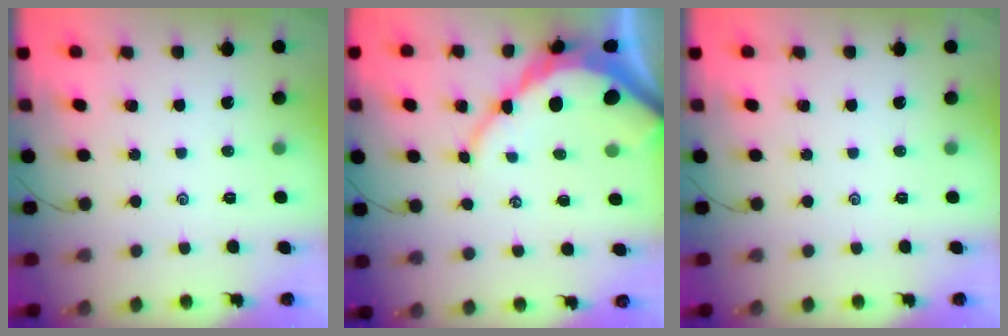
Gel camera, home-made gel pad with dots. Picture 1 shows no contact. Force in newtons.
{"total": 11.1, "press": 11.0, "slide": 1.2}
{"total": 0.0}